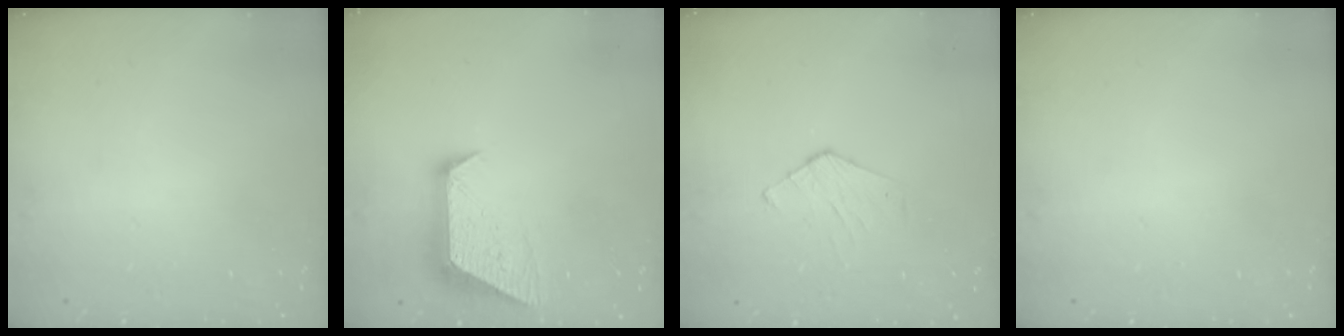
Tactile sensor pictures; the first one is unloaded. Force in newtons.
{"total": 10.9, "press": 10.8, "slide": 1.0}
{"total": 4.6, "press": 4.6, "slide": 0.3}
{"total": 0.0}